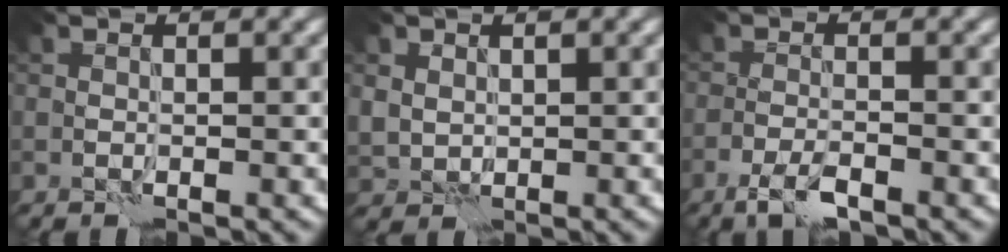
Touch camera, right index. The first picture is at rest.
{"total": 1.9, "force": [1.0, 1.5, 0.4], "torque": [-0.012, -0.005, 0.022]}
{"total": 2.5, "force": [-1.8, 0.6, 1.7], "torque": [-0.040, -0.002, -0.041]}